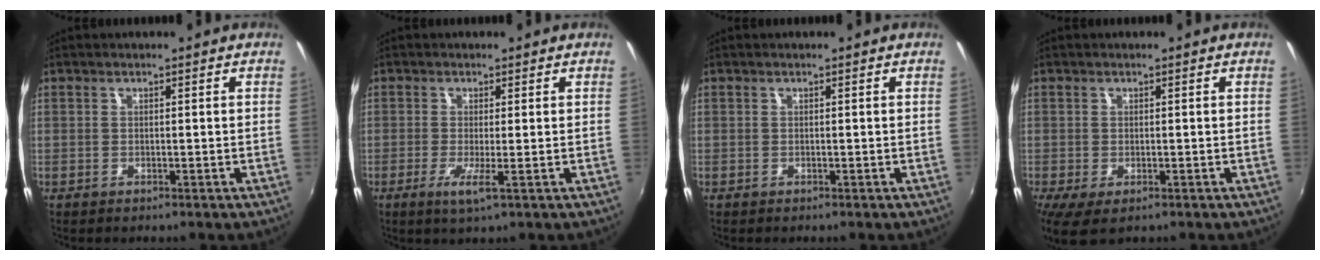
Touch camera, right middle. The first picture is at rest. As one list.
[{"total": 3.4, "force": [-1.0, -0.2, 3.2], "torque": [-0.071, -0.013, -0.023]}, {"total": 0.0}, {"total": 4.1, "force": [-1.7, 1.9, 3.2], "torque": [-0.059, -0.020, -0.021]}]